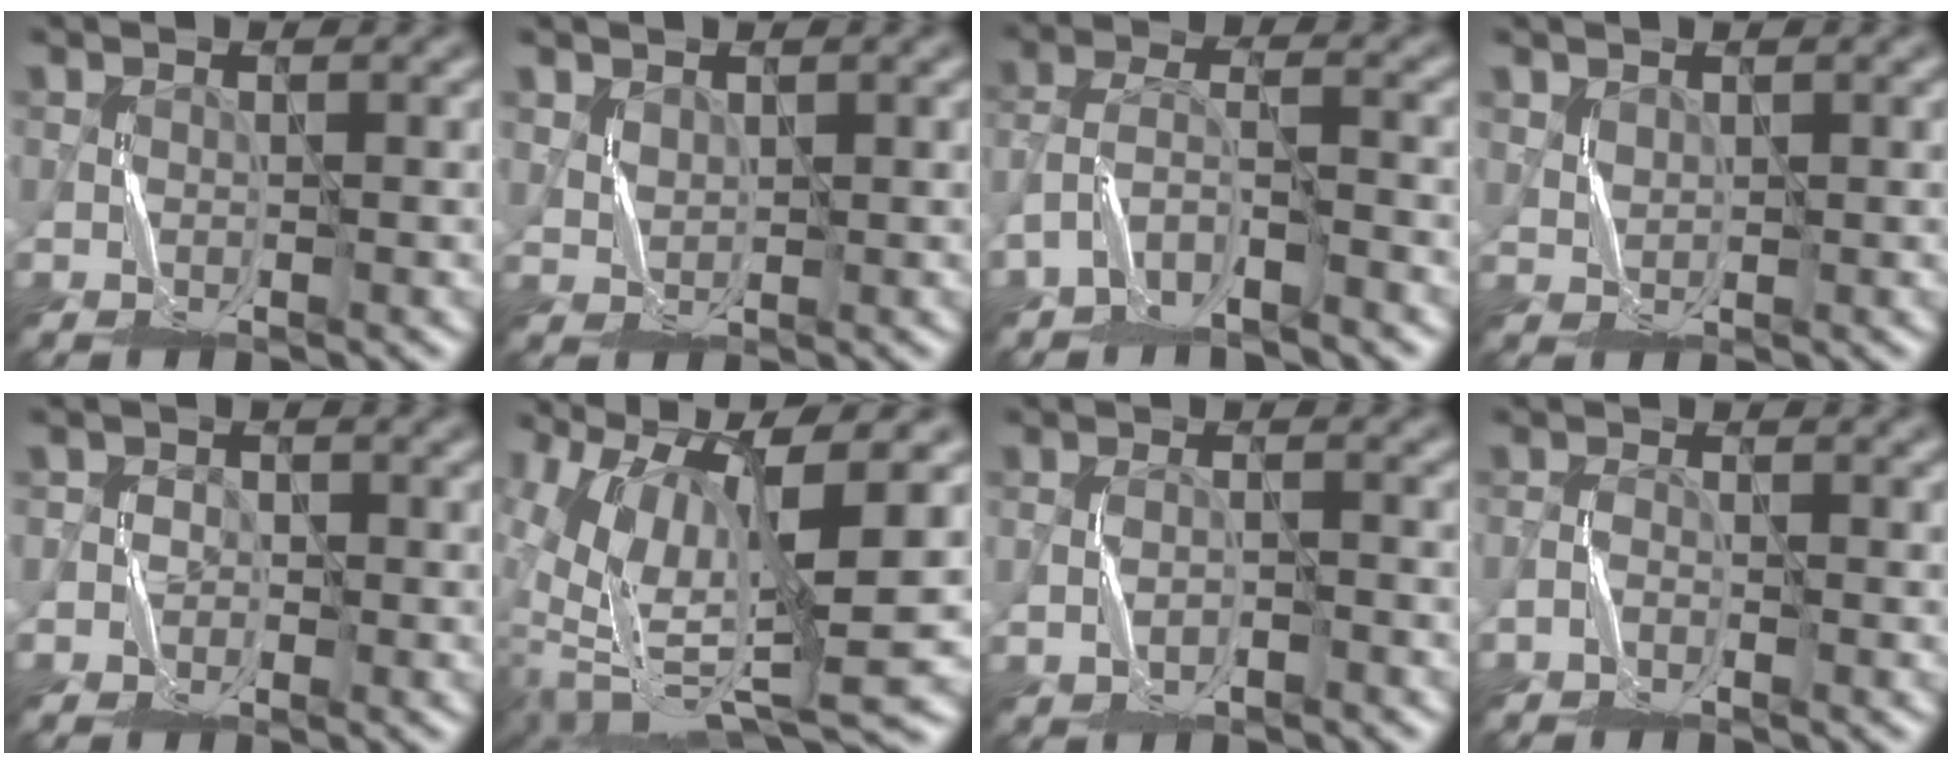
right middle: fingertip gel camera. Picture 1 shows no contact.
{"total": 1.3, "force": [0.9, 0.9, 0.2], "torque": [-0.011, 0.000, 0.026]}
{"total": 4.4, "force": [-3.6, 1.3, 2.3], "torque": [-0.051, 0.004, -0.078]}
{"total": 1.1, "force": [0.9, 0.7, 0.2], "torque": [-0.009, 0.000, 0.024]}
{"total": 1.5, "force": [-0.5, 1.3, -0.4], "torque": [0.018, 0.004, -0.017]}
{"total": 11.8, "force": [0.0, 3.9, 11.2], "torque": [-0.225, -0.008, 0.017]}
{"total": 1.6, "force": [-1.0, 0.8, 0.8], "torque": [-0.016, 0.007, -0.018]}
{"total": 1.1, "force": [-1.0, 0.2, 0.1], "torque": [-0.003, 0.007, -0.021]}